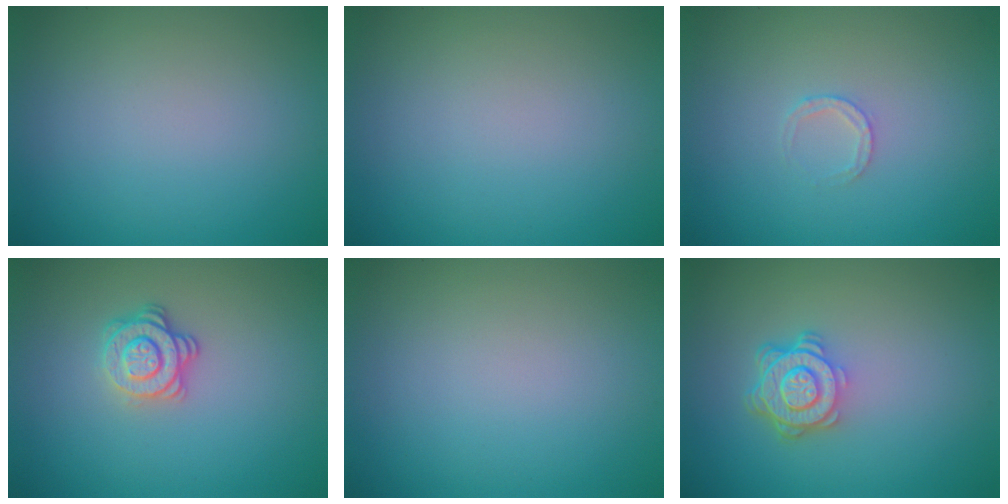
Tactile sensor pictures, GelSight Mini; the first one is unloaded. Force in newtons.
{"total": 0.0}
{"total": 1.3, "press": 1.3, "slide": 0.2}
{"total": 2.8, "press": 2.5, "slide": 1.3}
{"total": 0.0}
{"total": 4.3, "press": 3.2, "slide": 2.9}